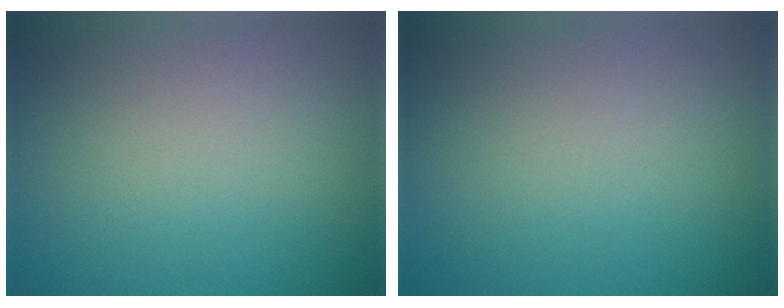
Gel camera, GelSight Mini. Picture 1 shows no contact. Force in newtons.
{"total": 0.0}